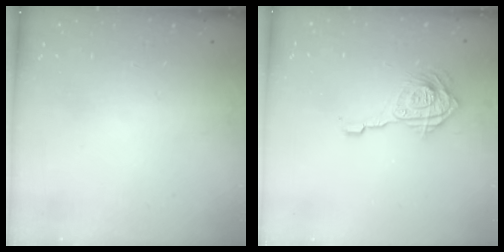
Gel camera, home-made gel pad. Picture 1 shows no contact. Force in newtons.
{"total": 12.8, "press": 12.7, "slide": 1.4}